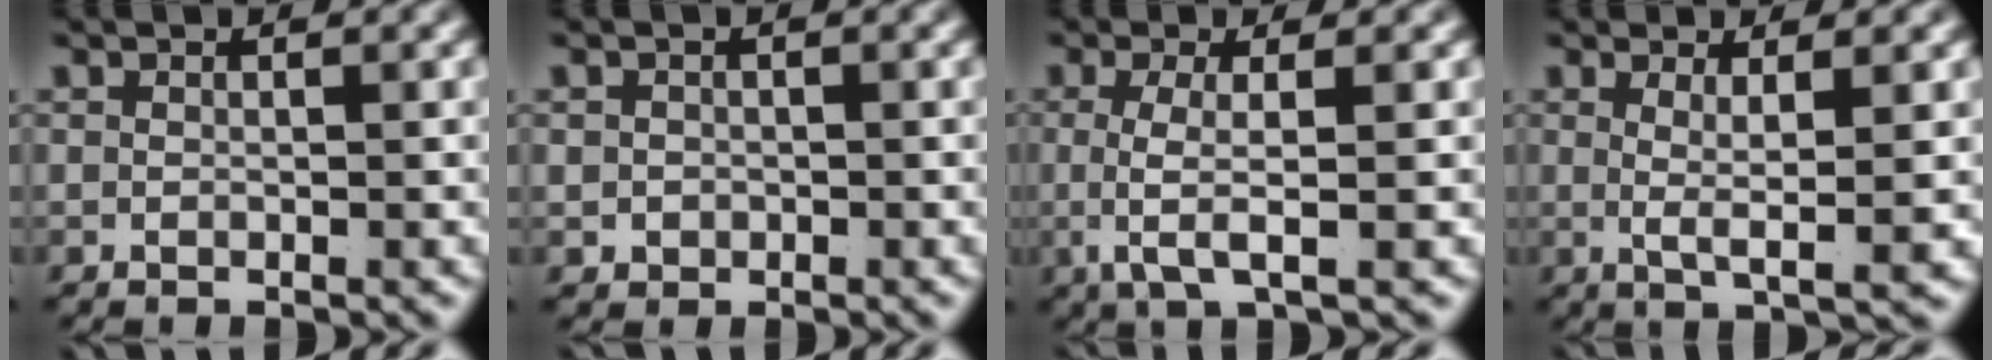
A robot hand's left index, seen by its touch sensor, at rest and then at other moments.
{"total": 1.8, "force": [-0.4, 1.7, 0.5], "torque": [-0.023, -0.015, 0.001]}
{"total": 3.5, "force": [0.0, 0.3, 3.5], "torque": [-0.080, -0.015, 0.010]}
{"total": 3.4, "force": [0.5, -0.1, 3.4], "torque": [-0.056, -0.010, 0.015]}